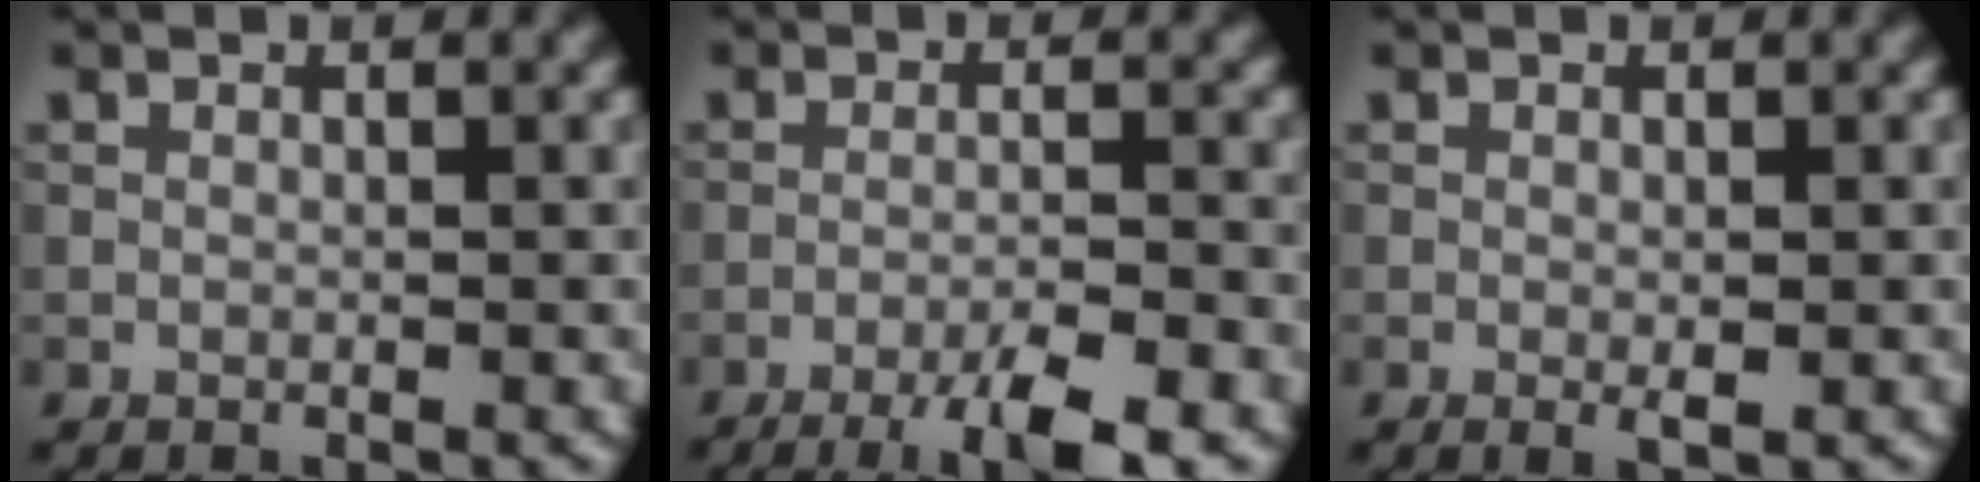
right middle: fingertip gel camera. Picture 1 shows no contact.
{"total": 6.4, "force": [-4.2, 1.0, 4.7], "torque": [-0.072, 0.000, -0.069]}
{"total": 0.9, "force": [-0.1, 0.2, 0.8], "torque": [-0.013, -0.004, -0.002]}